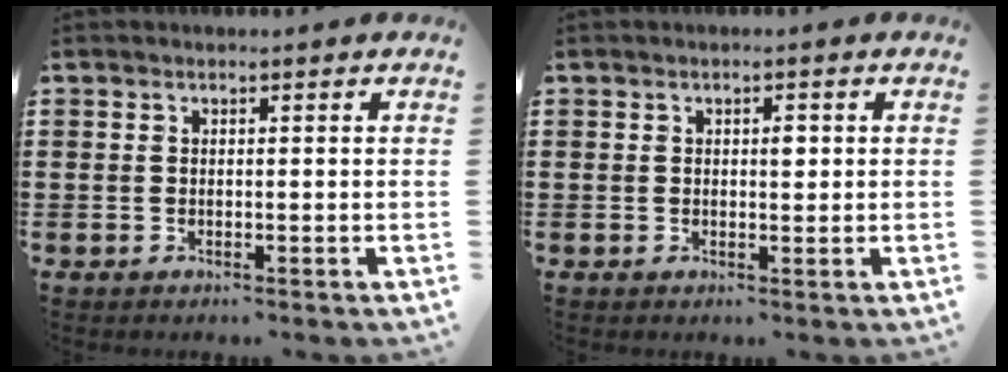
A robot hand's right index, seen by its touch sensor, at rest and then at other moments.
{"total": 1.7, "force": [0.3, 0.7, 1.5], "torque": [-0.022, 0.002, 0.002]}